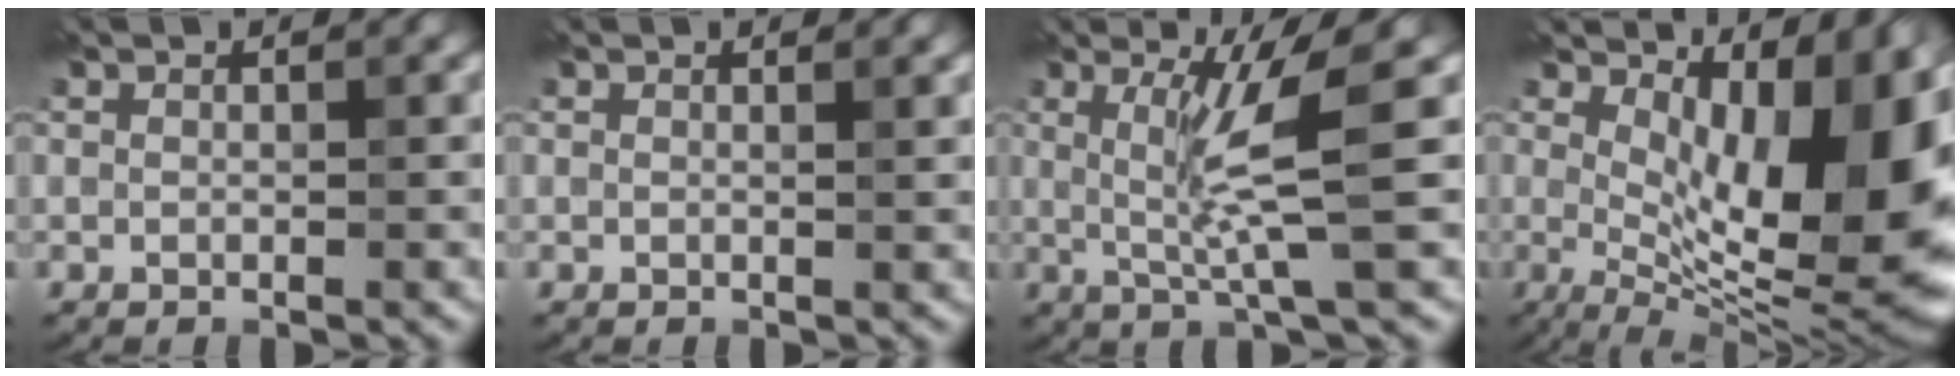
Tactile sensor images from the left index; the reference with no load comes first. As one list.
[{"total": 1.1, "force": [0.6, 0.4, 0.8], "torque": [-0.002, 0.002, 0.005]}, {"total": 5.3, "force": [1.0, 0.4, 5.2], "torque": [-0.103, -0.004, 0.021]}, {"total": 15.4, "force": [2.5, 6.7, 13.6], "torque": [-0.151, 0.001, 0.050]}]